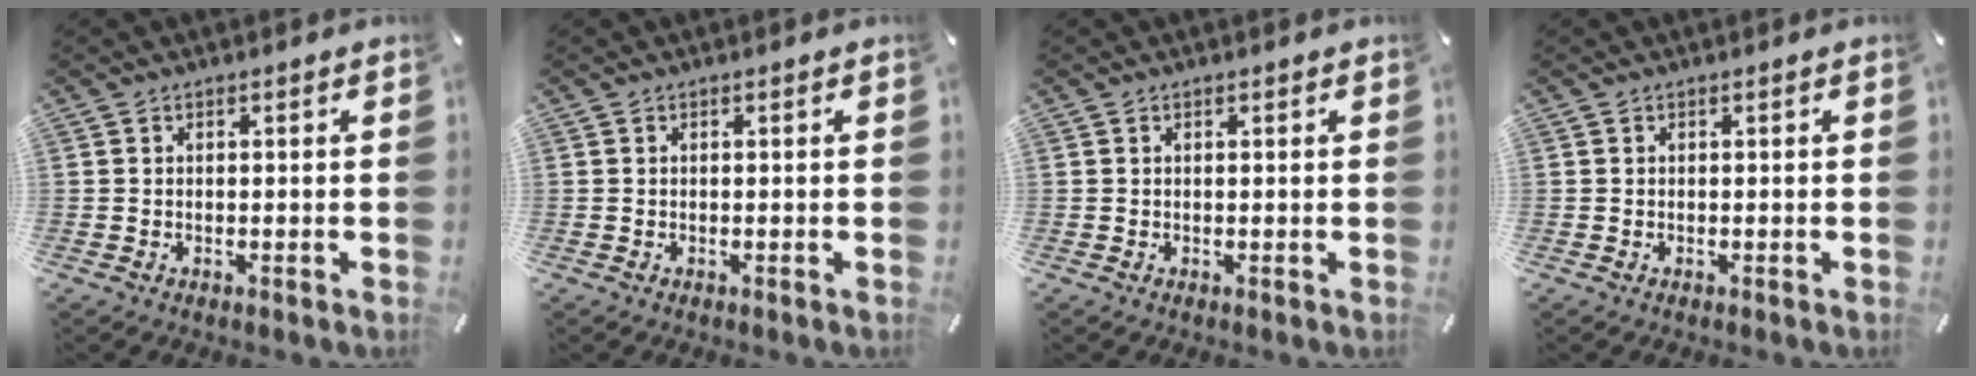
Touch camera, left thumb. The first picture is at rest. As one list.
[{"total": 0.0}, {"total": 0.0}, {"total": 0.0}]